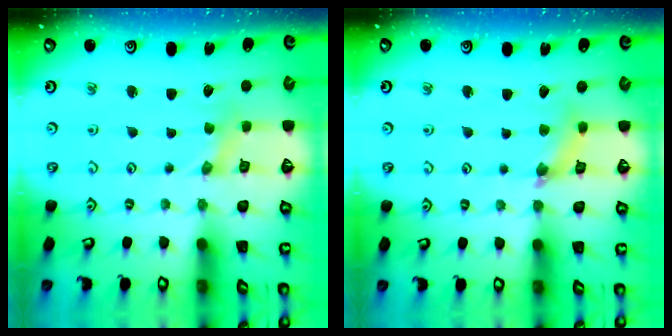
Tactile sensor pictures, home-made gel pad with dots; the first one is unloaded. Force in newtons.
{"total": 4.2, "press": 4.2, "slide": 0.4}